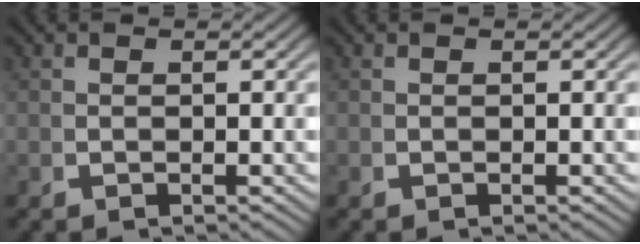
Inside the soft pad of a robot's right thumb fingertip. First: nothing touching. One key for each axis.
{"total": 0.0}